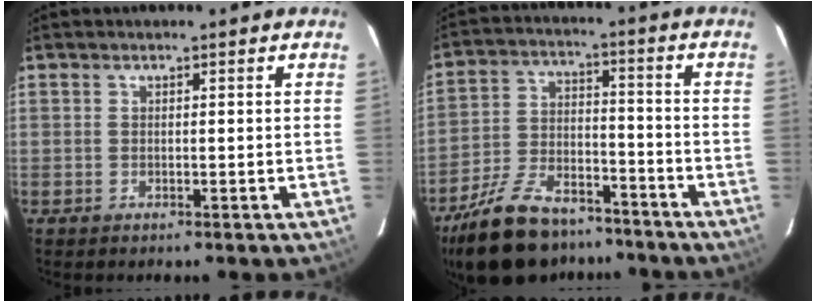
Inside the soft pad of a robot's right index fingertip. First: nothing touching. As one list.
[{"total": 20.3, "force": [-15.7, 8.6, 9.4], "torque": [-0.202, -0.001, -0.250]}]